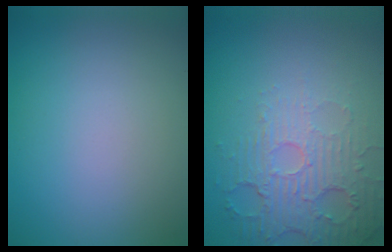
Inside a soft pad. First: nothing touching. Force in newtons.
{"total": 5.7, "press": 3.5, "slide": 4.5}